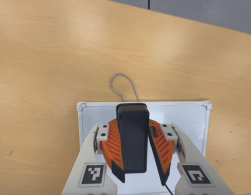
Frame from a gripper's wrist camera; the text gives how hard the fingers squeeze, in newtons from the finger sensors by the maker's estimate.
{"total": 10.1, "left": 9.6, "right": 10.5}